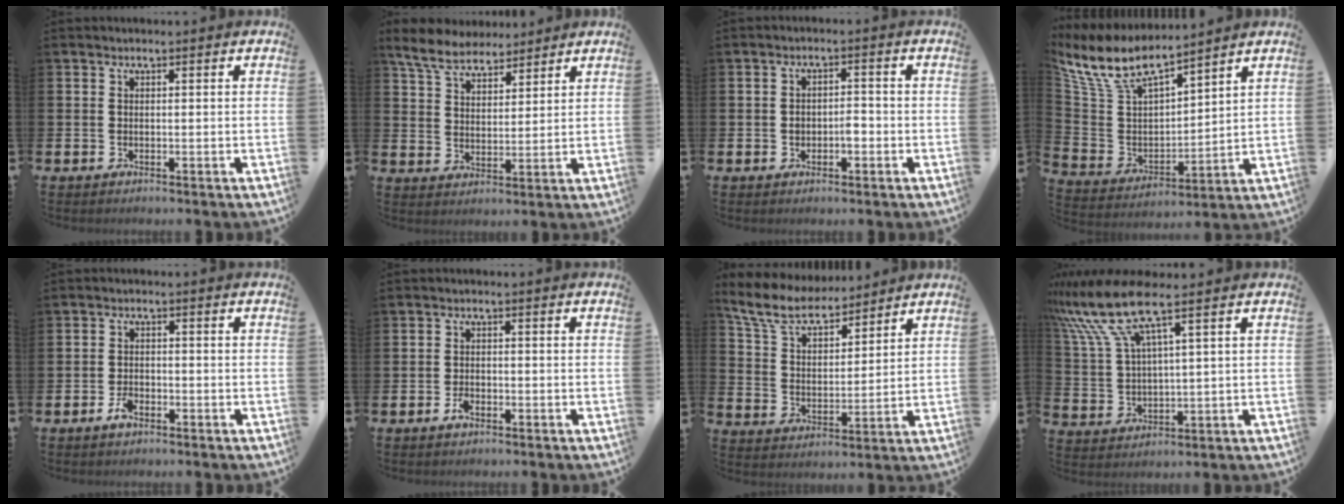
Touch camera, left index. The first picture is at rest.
{"total": 6.5, "force": [5.9, 2.2, 1.6], "torque": [-0.056, -0.021, 0.109]}
{"total": 2.2, "force": [-0.9, 1.3, 1.5], "torque": [-0.015, -0.001, -0.021]}
{"total": 9.3, "force": [8.1, 2.7, 3.6], "torque": [-0.111, -0.048, 0.142]}
{"total": 2.3, "force": [-1.3, 1.2, 1.5], "torque": [-0.034, 0.006, -0.024]}
{"total": 1.8, "force": [-0.9, 1.1, 1.2], "torque": [-0.029, 0.005, -0.016]}
{"total": 7.9, "force": [7.2, 2.3, 2.4], "torque": [-0.082, -0.042, 0.129]}
{"total": 10.1, "force": [7.2, 1.6, 6.9], "torque": [-0.165, -0.026, 0.123]}